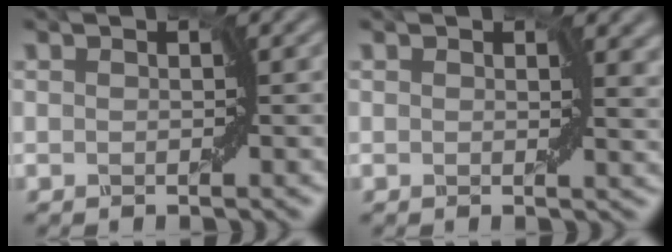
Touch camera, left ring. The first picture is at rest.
{"total": 3.0, "force": [0.9, 2.0, 2.1], "torque": [-0.019, 0.002, 0.006]}